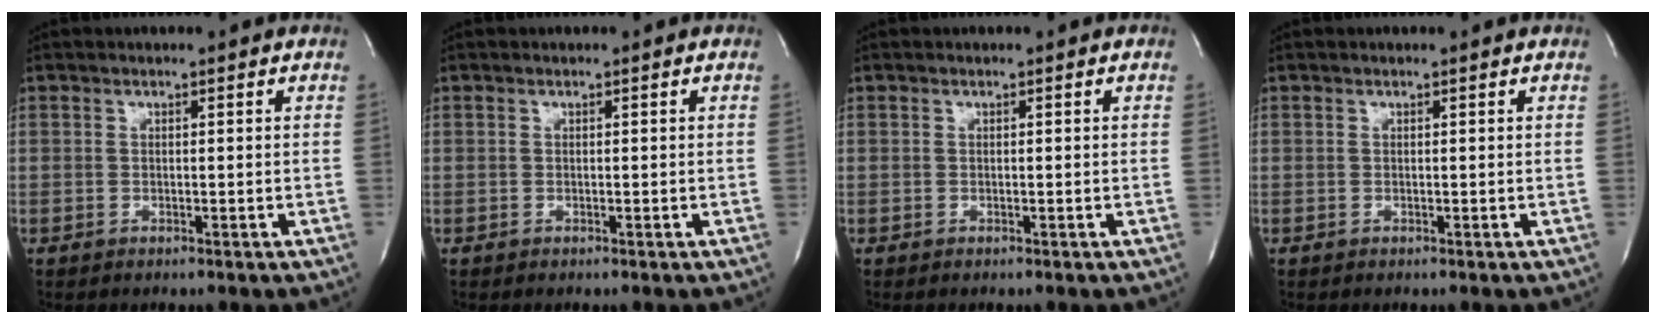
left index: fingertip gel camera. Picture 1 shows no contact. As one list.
[{"total": 0.0}, {"total": 0.0}, {"total": 0.0}]